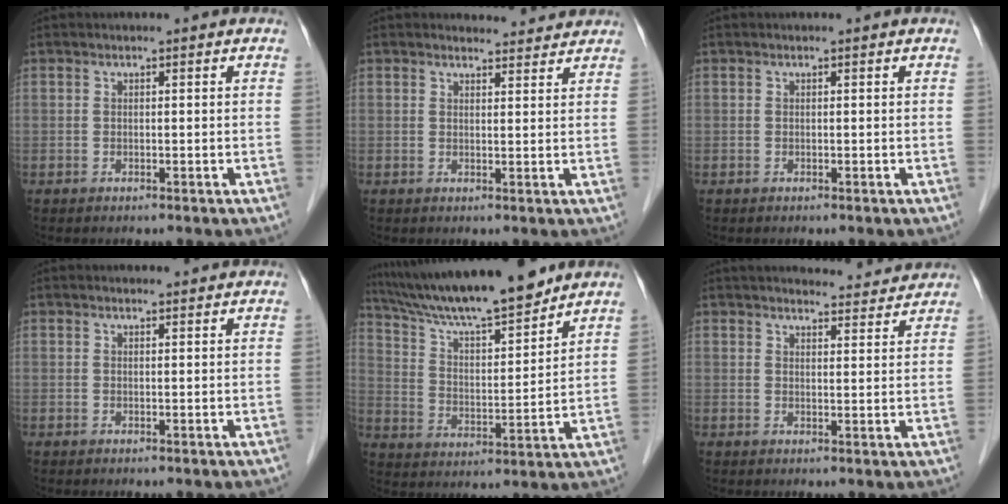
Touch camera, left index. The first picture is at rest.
{"total": 3.9, "force": [3.8, 0.9, 0.0], "torque": [-0.005, 0.006, 0.042]}
{"total": 0.0}
{"total": 1.9, "force": [1.8, 0.2, 0.2], "torque": [-0.011, 0.007, 0.024]}
{"total": 16.4, "force": [14.5, 1.1, 7.7], "torque": [-0.135, 0.007, 0.247]}
{"total": 9.8, "force": [9.5, 1.7, 1.8], "torque": [-0.010, 0.006, 0.106]}